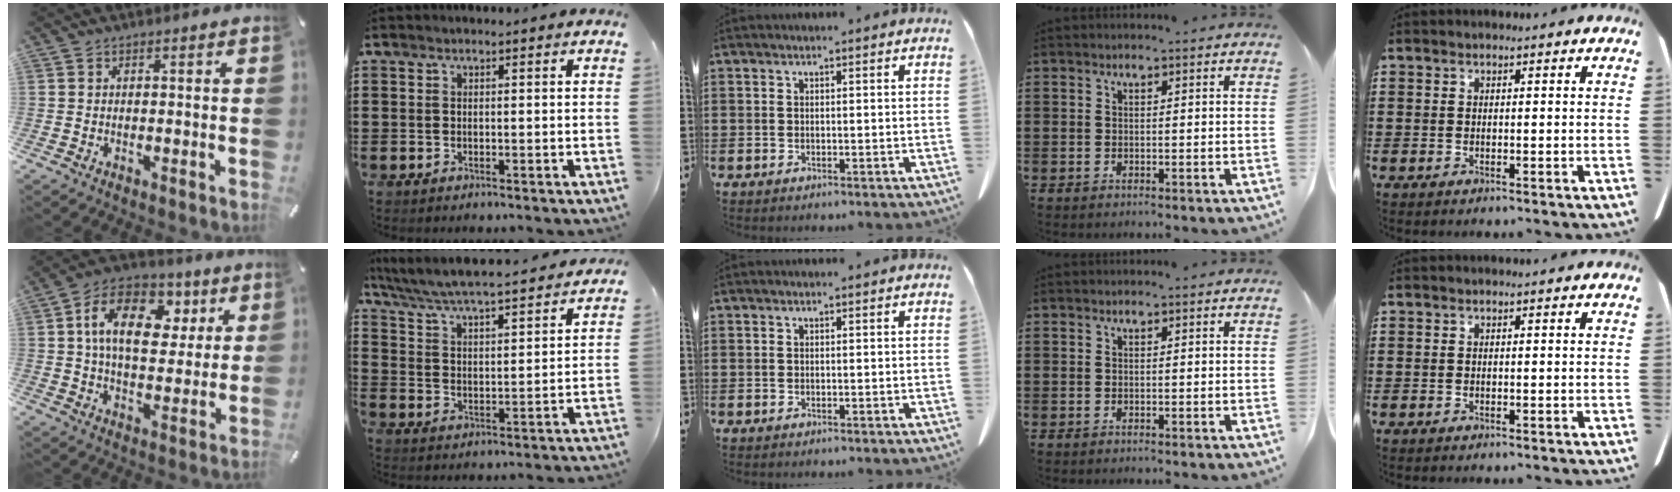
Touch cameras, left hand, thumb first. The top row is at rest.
{"thumb": {"total": 16.4, "force": [5.4, 10.9, 11.0], "torque": [-0.179, -0.008, 0.095]}, "index": {"total": 5.4, "force": [5.1, -0.1, 1.8], "torque": [-0.059, -0.041, 0.077]}}